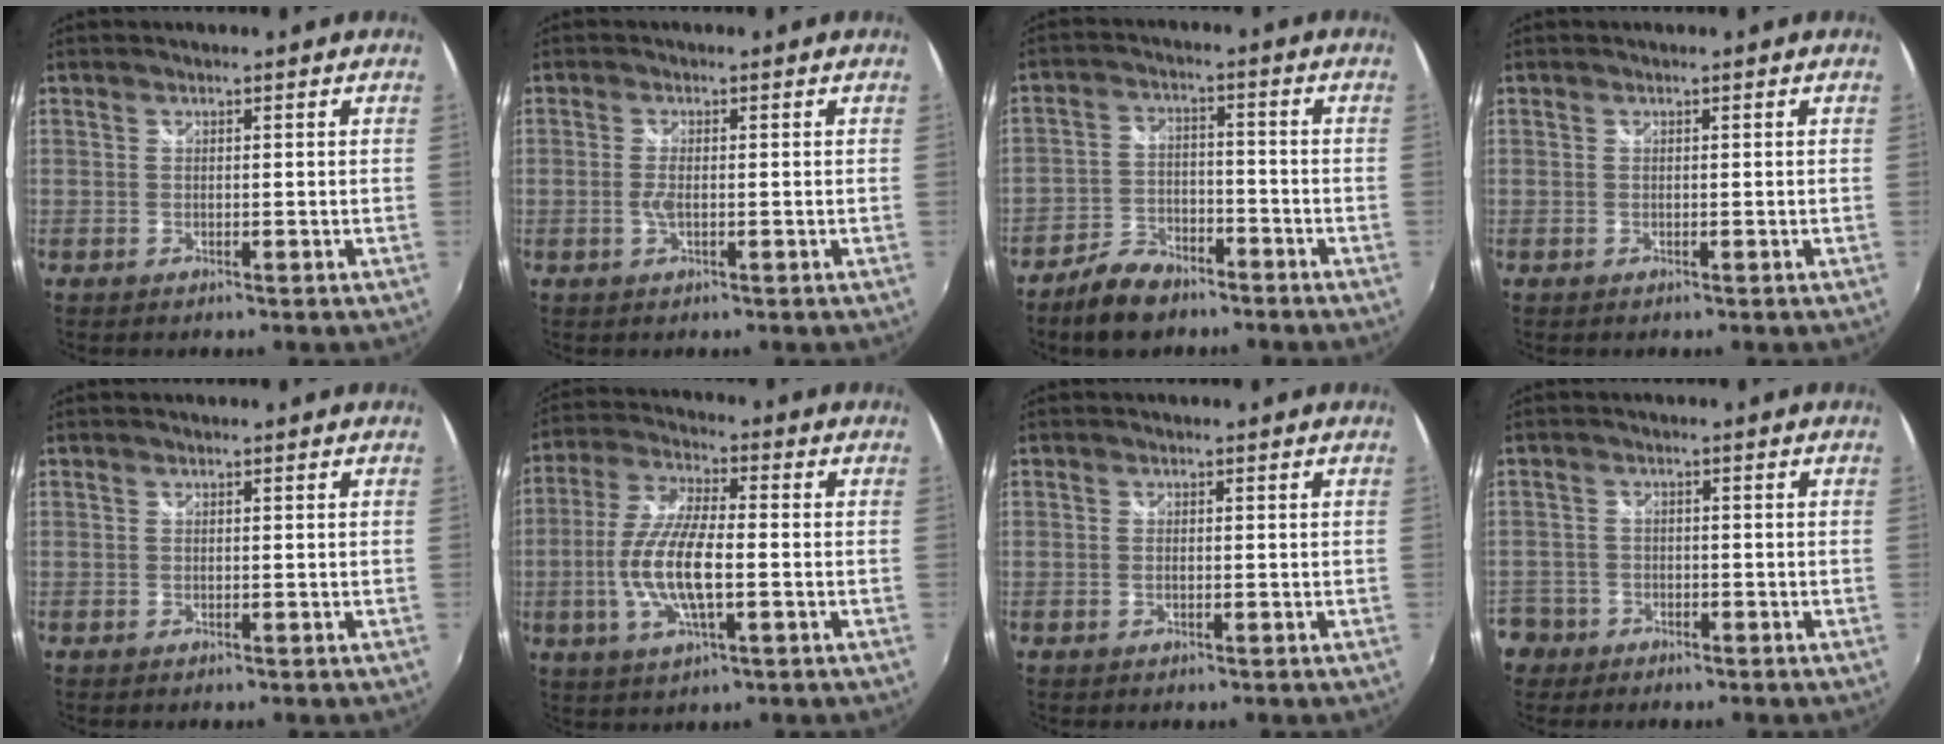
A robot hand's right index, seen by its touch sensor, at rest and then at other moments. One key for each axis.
{"total": 2.2, "fx": -0.4, "fy": 0.5, "fz": 2.1, "tx": -0.043, "ty": -0.004, "tz": -0.007}
{"total": 8.3, "fx": -6.3, "fy": 4.0, "fz": 3.5, "tx": -0.091, "ty": 0.007, "tz": -0.108}
{"total": 0.0}
{"total": 0.0}
{"total": 12.1, "fx": -2.3, "fy": 3.8, "fz": 11.3, "tx": -0.234, "ty": -0.003, "tz": -0.045}
{"total": 0.7, "fx": -0.1, "fy": 0.4, "fz": 0.6, "tx": -0.015, "ty": -0.002, "tz": -0.005}
{"total": 5.9, "fx": -2.9, "fy": 5.1, "fz": 0.9, "tx": -0.040, "ty": 0.015, "tz": -0.052}